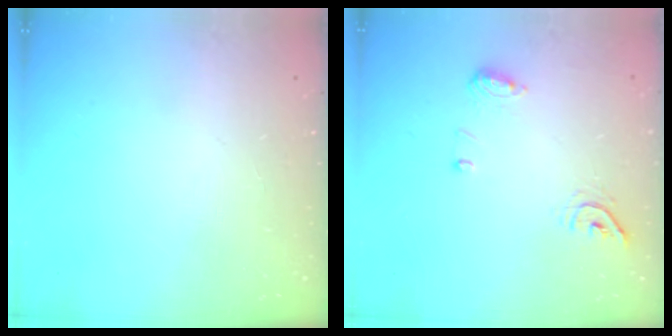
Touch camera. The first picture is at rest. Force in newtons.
{"total": 7.9, "press": 7.8, "slide": 1.3}